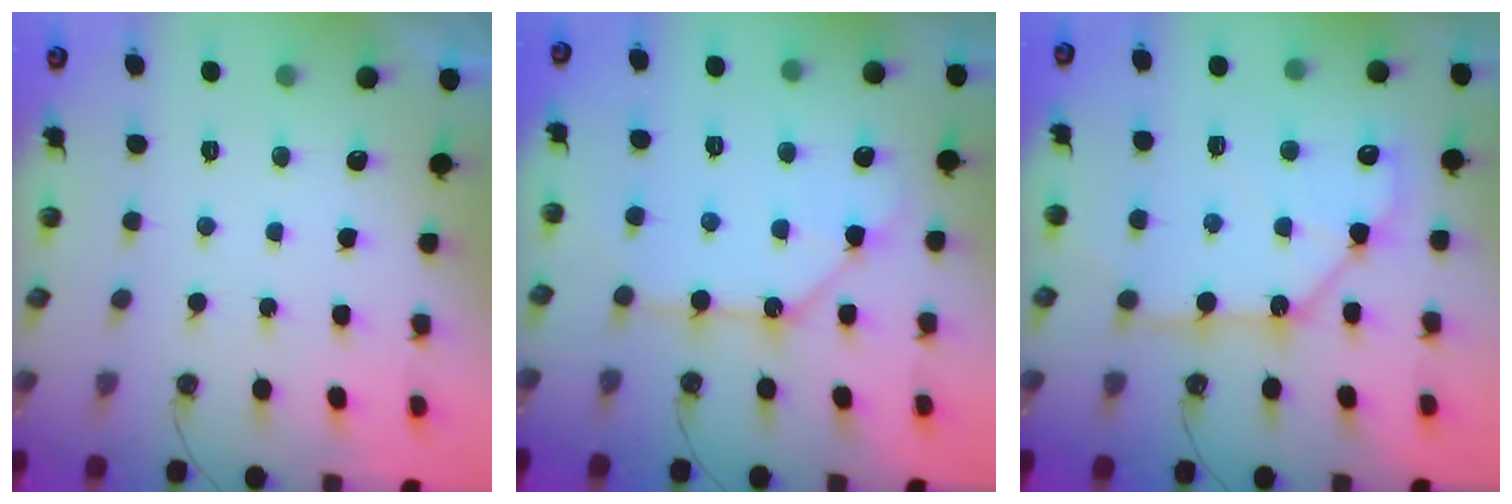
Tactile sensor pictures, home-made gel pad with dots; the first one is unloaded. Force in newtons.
{"total": 11.3, "press": 11.3, "slide": 1.0}
{"total": 13.6, "press": 13.5, "slide": 1.6}